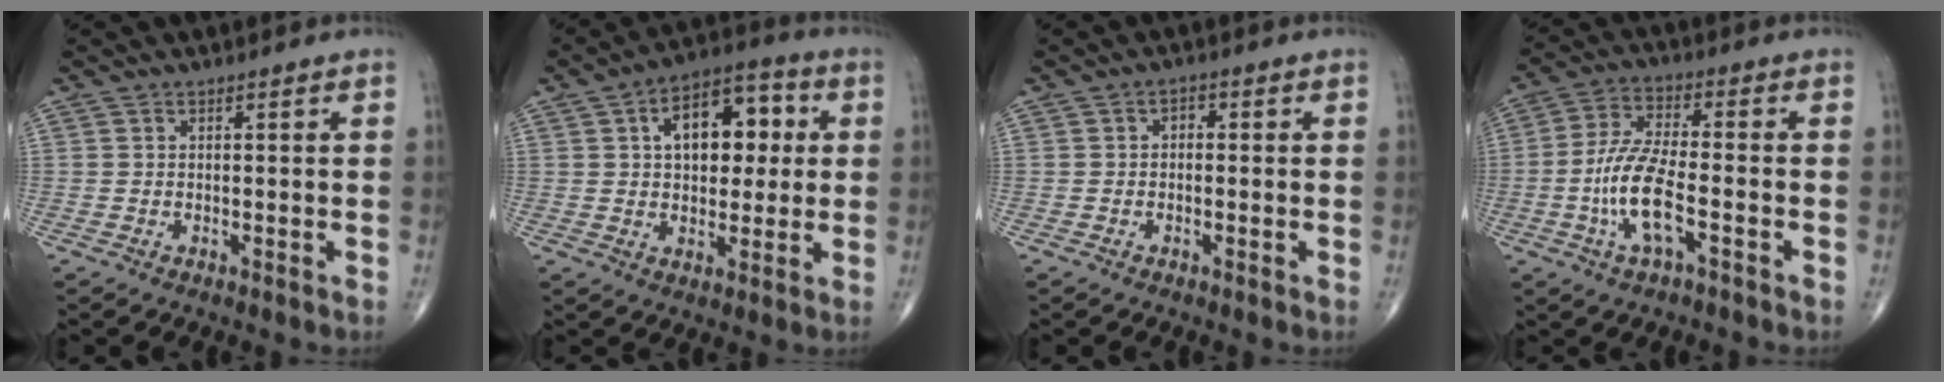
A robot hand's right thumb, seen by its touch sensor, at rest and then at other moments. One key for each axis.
{"total": 14.0, "fx": 3.1, "fy": 8.1, "fz": 10.9, "tx": -0.126, "ty": 0.017, "tz": 0.041}
{"total": 1.8, "fx": 0.0, "fy": 1.3, "fz": 1.3, "tx": -0.010, "ty": 0.008, "tz": -0.005}
{"total": 10.9, "fx": -3.3, "fy": 3.5, "fz": 9.7, "tx": -0.208, "ty": 0.022, "tz": -0.065}